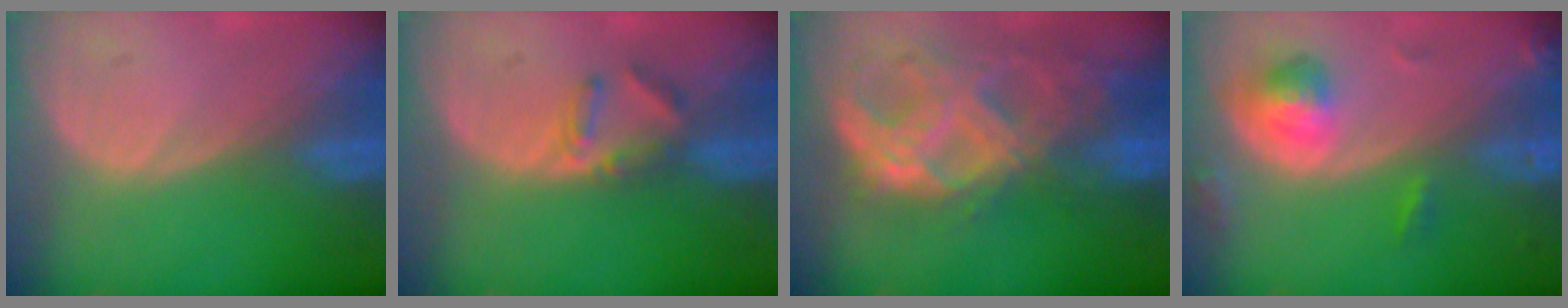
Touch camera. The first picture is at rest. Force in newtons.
{"total": 3.5, "press": 3.4, "slide": 1.1}
{"total": 11.2, "press": 9.4, "slide": 6.1}
{"total": 5.4, "press": 5.0, "slide": 2.1}